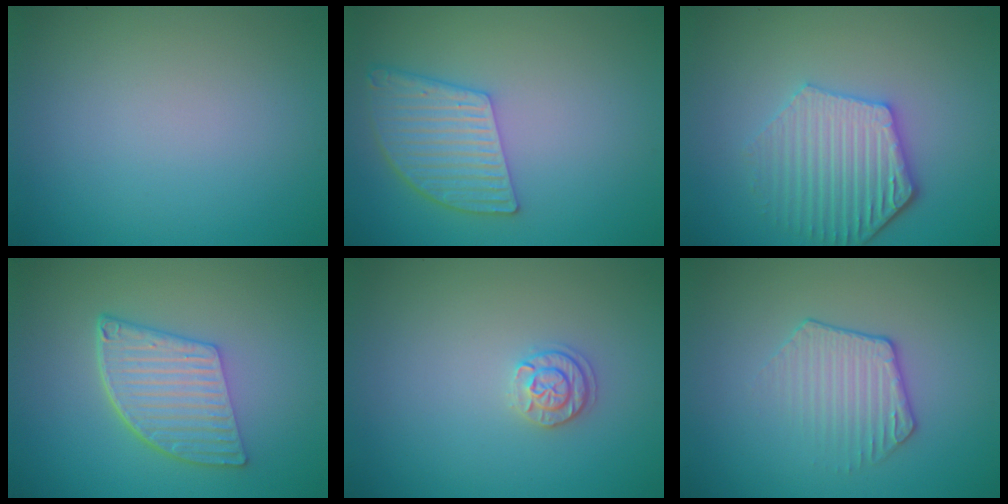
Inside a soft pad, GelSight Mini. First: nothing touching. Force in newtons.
{"total": 5.1, "press": 4.0, "slide": 3.1}
{"total": 4.8, "press": 4.2, "slide": 2.4}
{"total": 5.8, "press": 4.2, "slide": 4.0}
{"total": 1.8, "press": 1.7, "slide": 0.4}
{"total": 2.3, "press": 1.8, "slide": 1.4}